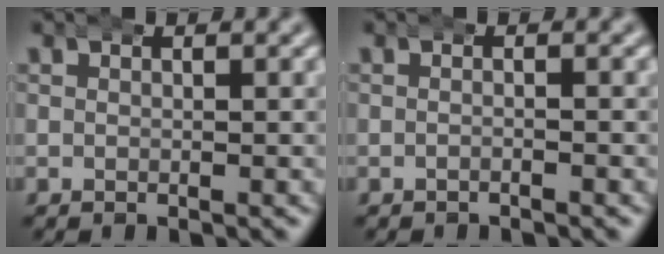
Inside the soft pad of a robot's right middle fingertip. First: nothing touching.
{"total": 0.6, "force": [-0.5, 0.1, 0.3], "torque": [0.000, 0.002, -0.014]}